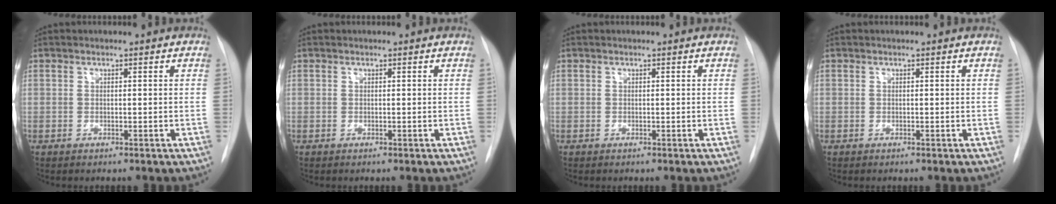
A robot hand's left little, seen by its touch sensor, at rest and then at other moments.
{"total": 0.0}
{"total": 0.0}
{"total": 0.0}